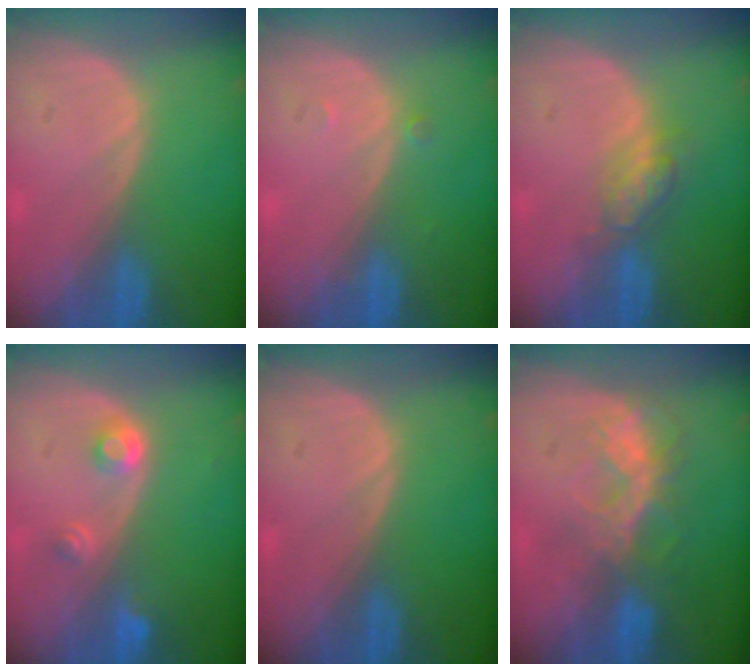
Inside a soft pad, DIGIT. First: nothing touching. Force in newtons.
{"total": 0.7, "press": 0.7, "slide": 0.1}
{"total": 4.7, "press": 4.2, "slide": 2.1}
{"total": 2.9, "press": 2.7, "slide": 1.0}
{"total": 0.0}
{"total": 6.3, "press": 6.2, "slide": 1.2}